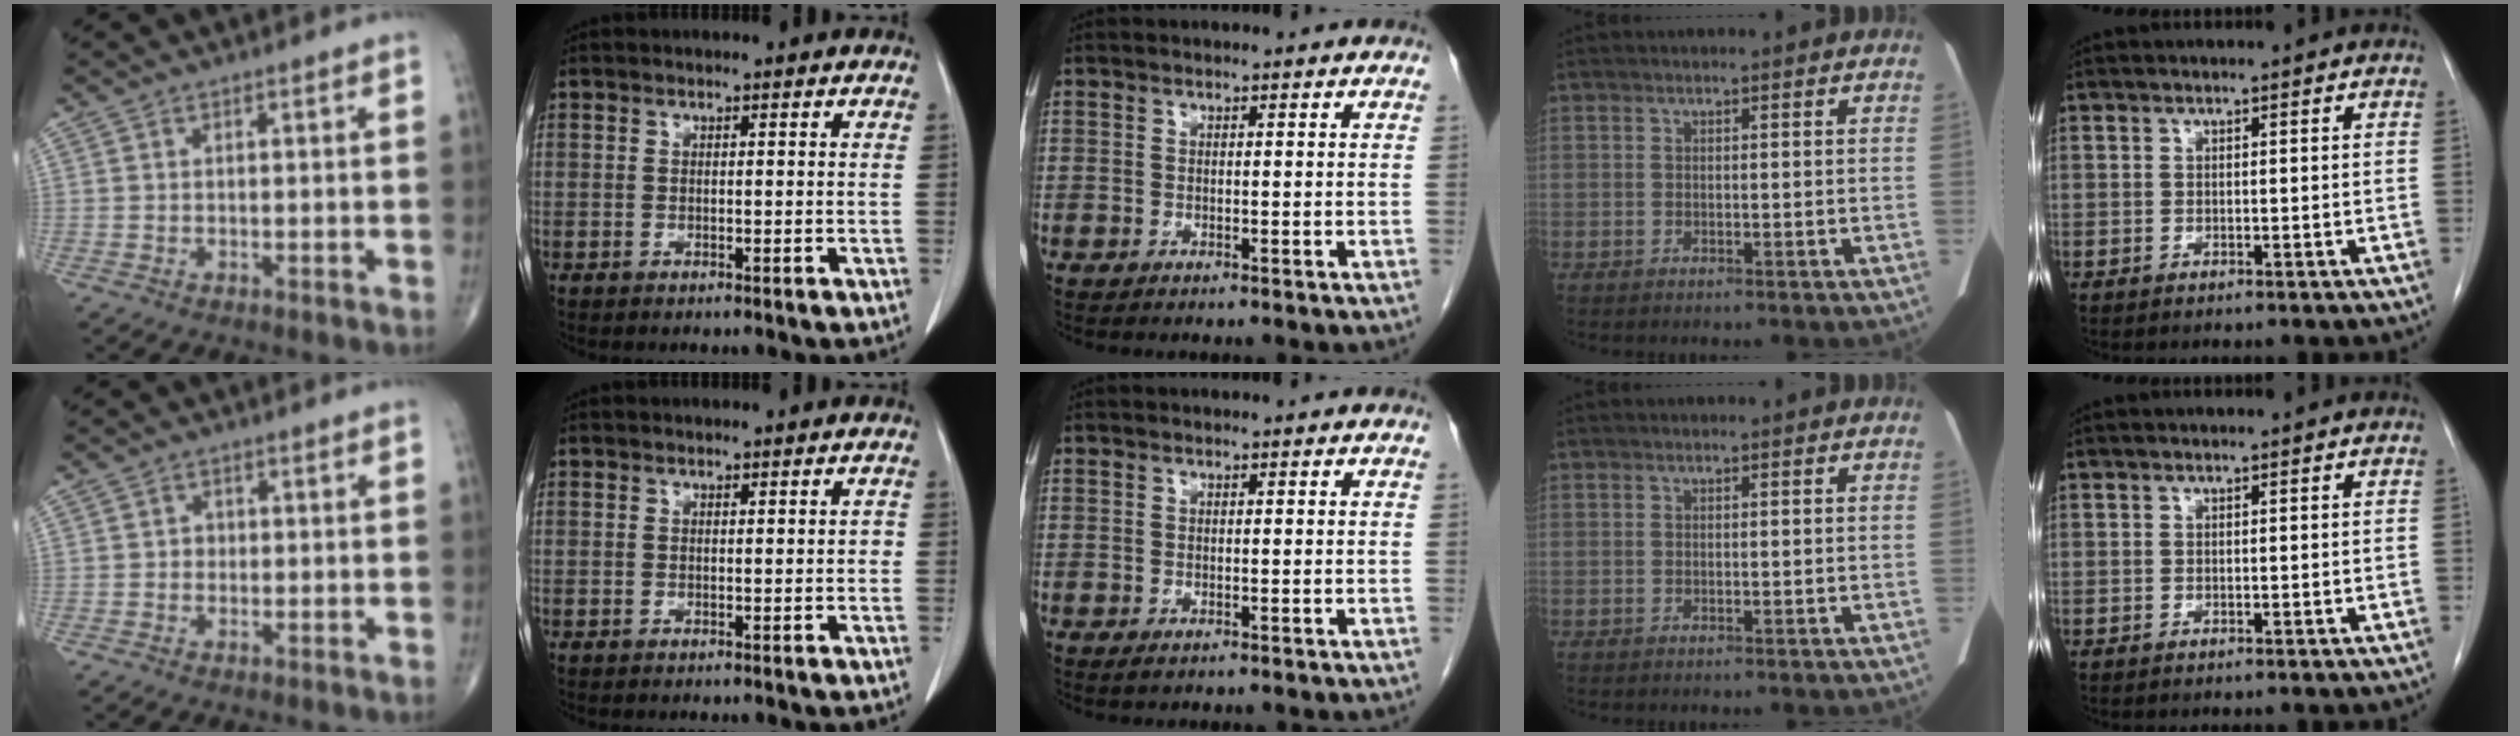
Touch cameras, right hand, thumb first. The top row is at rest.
{"thumb": {"total": 1.5, "force": [-0.1, 1.4, 0.6], "torque": [0.000, 0.005, -0.004]}, "index": {"total": 0.5, "force": [0.0, 0.4, 0.4], "torque": [-0.001, 0.003, 0.002]}, "middle": {"total": 0.6, "force": [-0.2, 0.3, 0.4], "torque": [-0.007, -0.002, 0.000]}}